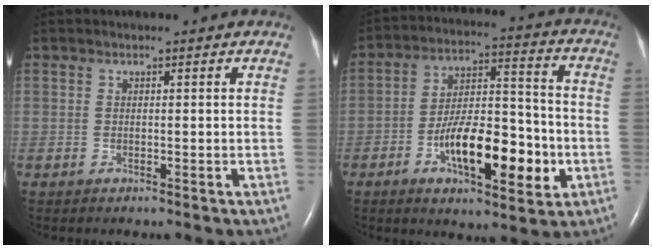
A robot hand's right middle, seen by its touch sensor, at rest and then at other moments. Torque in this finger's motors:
{"motor_torque": [1.67, -0.47, 0.55, 0.18]}